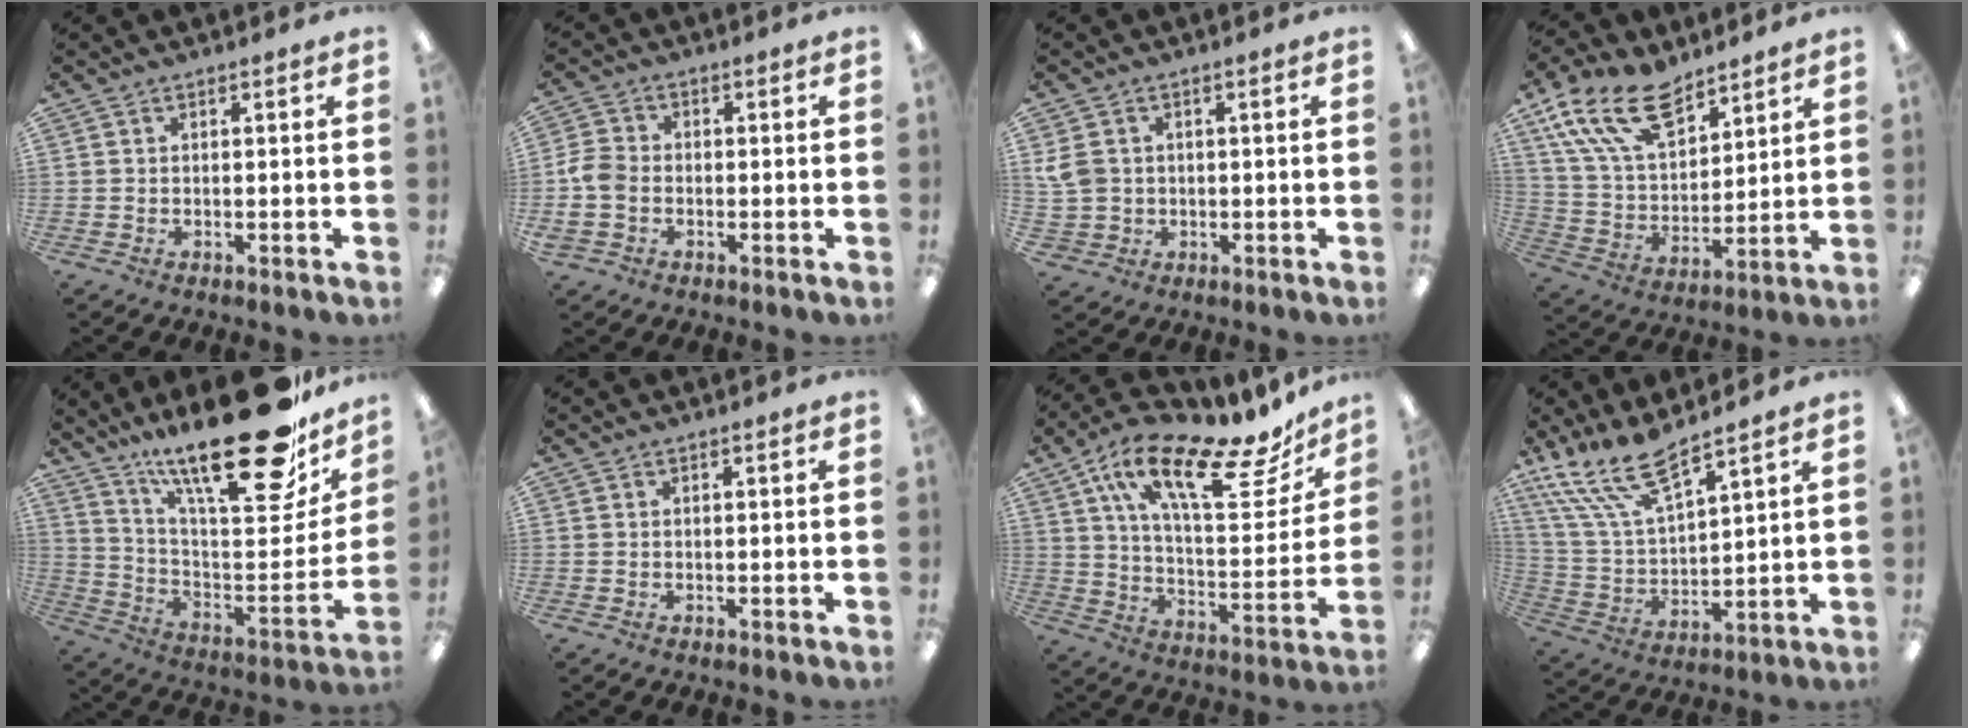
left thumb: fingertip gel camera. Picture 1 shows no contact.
{"total": 5.5, "force": [-1.4, 4.4, 3.0], "torque": [-0.064, 0.012, -0.025]}
{"total": 5.7, "force": [0.9, 5.2, 2.3], "torque": [-0.065, 0.011, 0.021]}
{"total": 18.2, "force": [11.8, 9.4, 10.1], "torque": [-0.199, -0.053, 0.219]}
{"total": 28.5, "force": [21.1, 7.4, 17.7], "torque": [-0.249, -0.153, 0.343]}
{"total": 0.0}
{"total": 23.0, "force": [13.2, 8.5, 16.8], "torque": [-0.261, -0.067, 0.217]}
{"total": 14.5, "force": [11.0, 4.3, 8.5], "torque": [-0.207, -0.054, 0.199]}